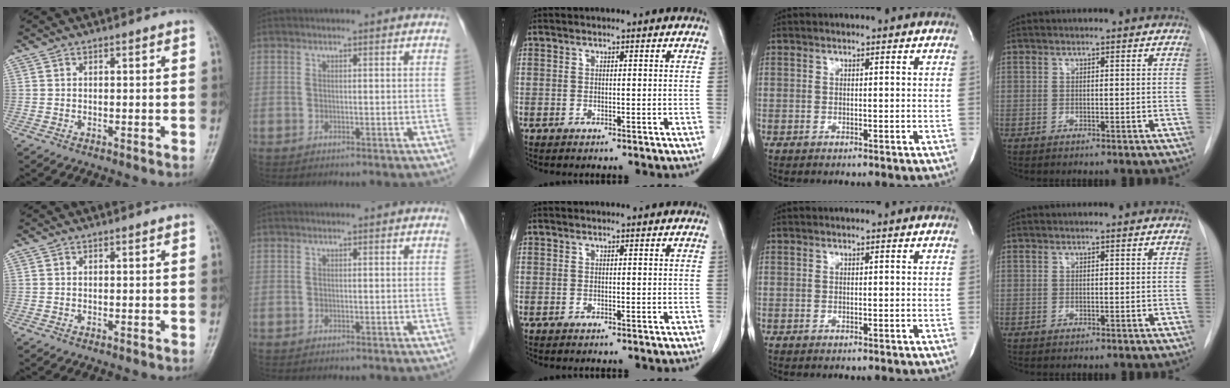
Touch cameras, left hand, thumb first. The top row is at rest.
{}